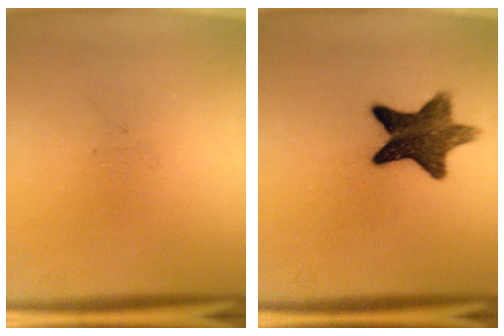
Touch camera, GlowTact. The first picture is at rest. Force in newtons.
{"total": 11.6}